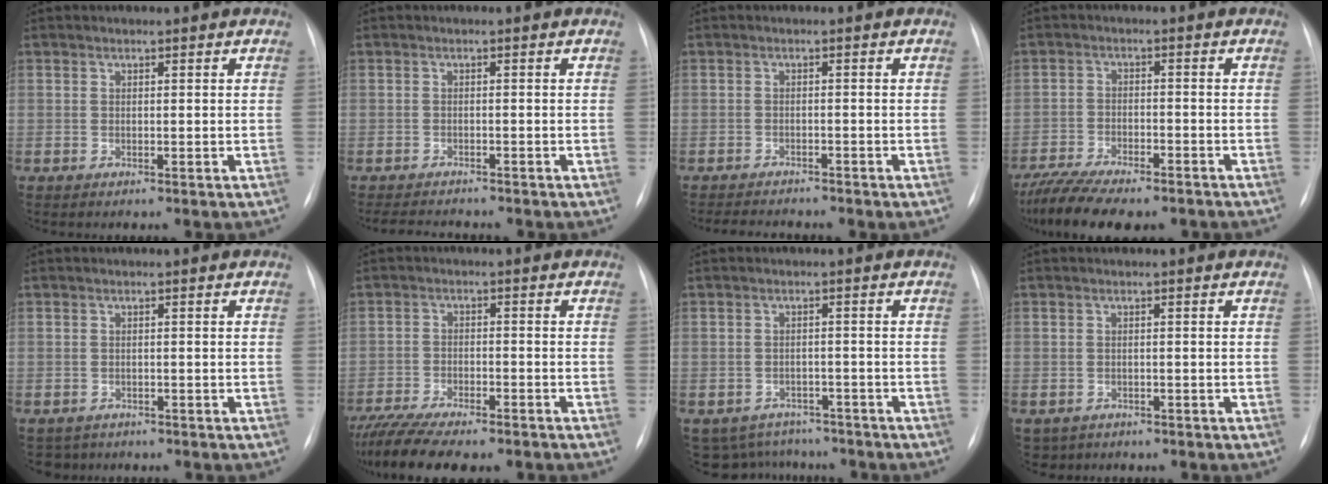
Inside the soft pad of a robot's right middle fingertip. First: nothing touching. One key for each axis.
{"total": 5.0, "fx": -4.8, "fy": 0.8, "fz": 1.4, "tx": -0.019, "ty": -0.008, "tz": -0.072}
{"total": 4.8, "fx": -4.6, "fy": 0.7, "fz": 1.3, "tx": -0.018, "ty": -0.007, "tz": -0.067}
{"total": 13.4, "fx": -10.9, "fy": 3.7, "fz": 6.9, "tx": -0.123, "ty": -0.012, "tz": -0.167}
{"total": 2.7, "fx": -2.1, "fy": 1.7, "fz": -0.2, "tx": 0.003, "ty": 0.002, "tz": -0.032}
{"total": 12.7, "fx": -10.5, "fy": 2.8, "fz": 6.6, "tx": -0.113, "ty": -0.013, "tz": -0.161}
{"total": 8.4, "fx": -7.2, "fy": 4.3, "fz": 0.6, "tx": -0.012, "ty": 0.017, "tz": -0.088}
{"total": 3.3, "fx": -2.3, "fy": 2.4, "fz": 0.3, "tx": 0.000, "ty": 0.002, "tz": -0.035}